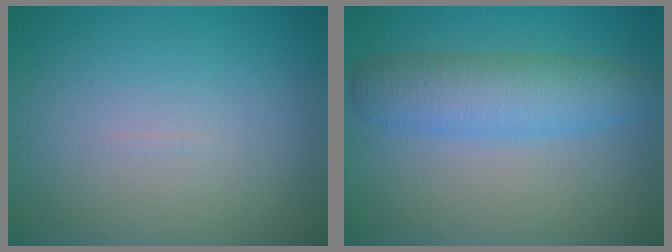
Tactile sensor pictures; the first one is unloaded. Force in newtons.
{"total": 4.9, "press": 4.9, "slide": 0.1}